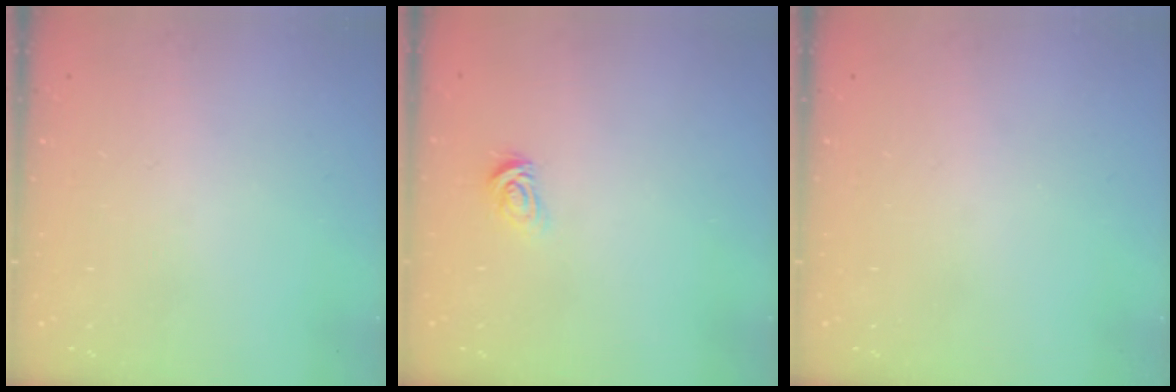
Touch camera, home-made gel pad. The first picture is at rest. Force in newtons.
{"total": 2.6, "press": 2.6, "slide": 0.3}
{"total": 0.0}